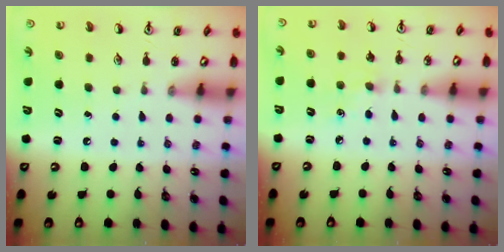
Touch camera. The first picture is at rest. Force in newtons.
{"total": 5.2, "press": 5.2, "slide": 0.7}